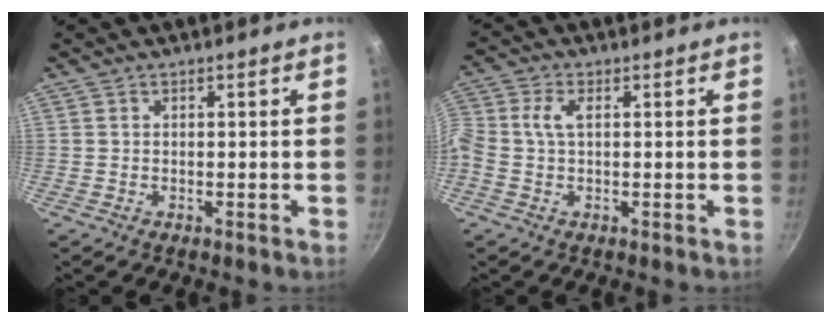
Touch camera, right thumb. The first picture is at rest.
{"total": 4.6, "force": [0.5, 2.8, 3.6], "torque": [-0.087, 0.015, -0.001]}